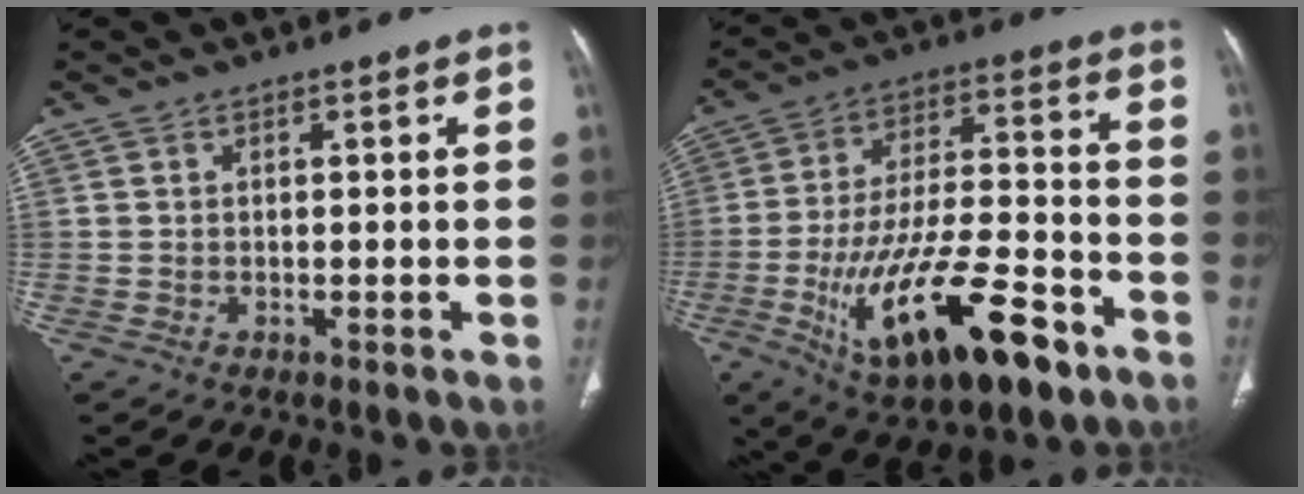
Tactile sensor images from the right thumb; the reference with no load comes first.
{"total": 22.5, "force": [-10.0, 8.8, 18.1], "torque": [-0.320, 0.037, -0.153]}